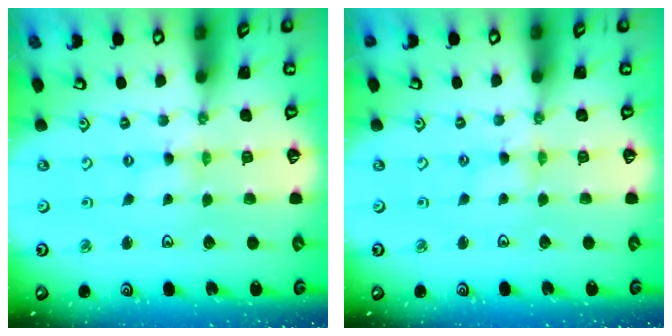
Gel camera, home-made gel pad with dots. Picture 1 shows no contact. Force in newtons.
{"total": 1.0, "press": 0.9, "slide": 0.2}